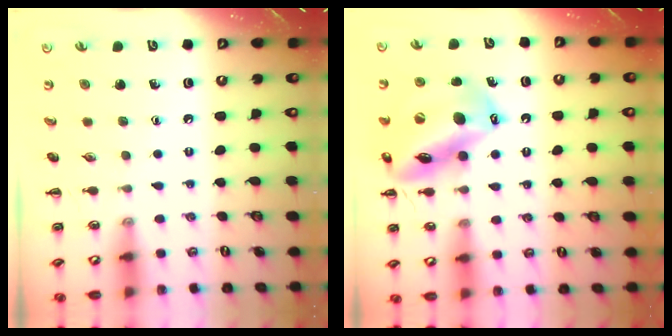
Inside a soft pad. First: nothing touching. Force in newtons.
{"total": 17.8, "press": 17.2, "slide": 4.6}